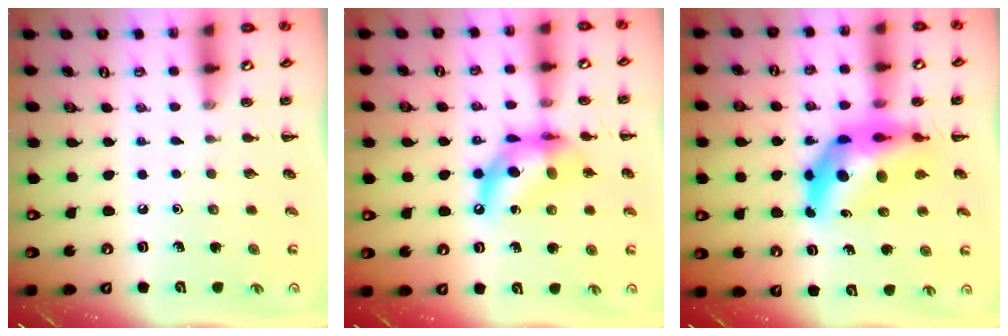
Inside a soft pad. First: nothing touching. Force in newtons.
{"total": 12.7, "press": 12.3, "slide": 3.2}
{"total": 12.7, "press": 12.1, "slide": 3.9}